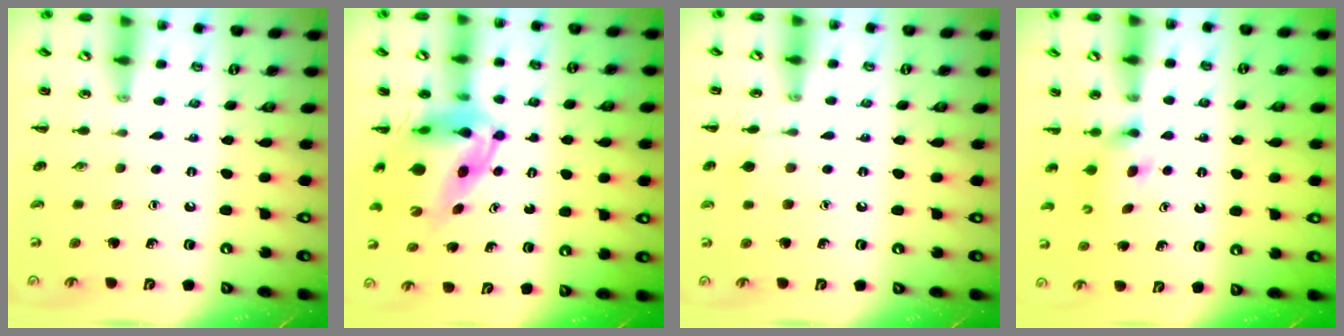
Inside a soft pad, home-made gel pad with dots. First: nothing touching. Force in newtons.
{"total": 9.1, "press": 8.8, "slide": 2.5}
{"total": 5.8, "press": 5.6, "slide": 1.6}
{"total": 3.8, "press": 3.6, "slide": 1.2}